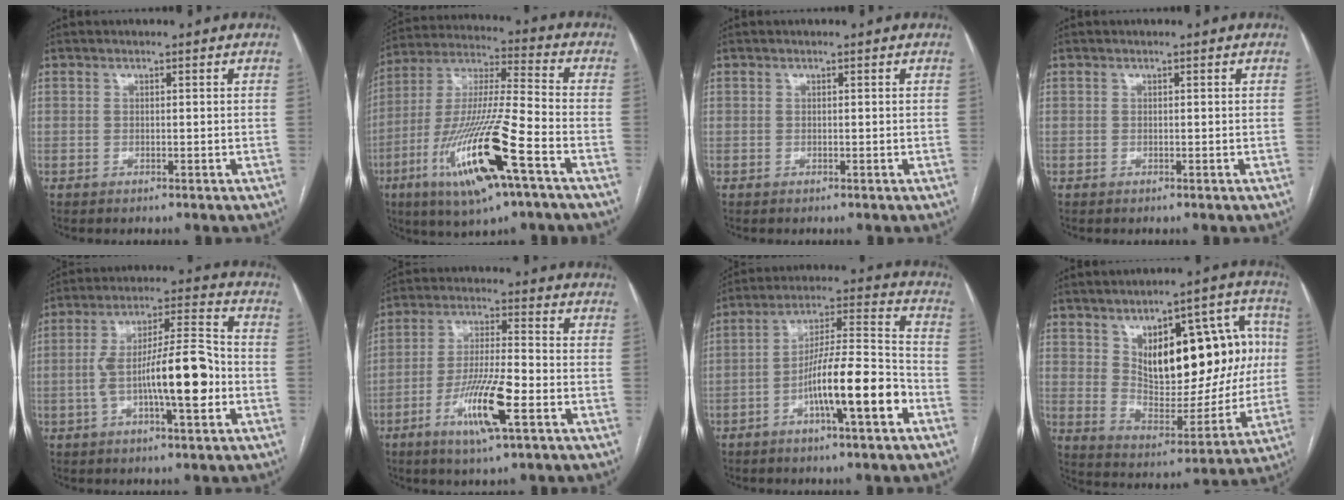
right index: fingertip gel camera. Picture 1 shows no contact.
{"total": 19.5, "force": [-8.6, 1.9, 17.4], "torque": [-0.363, -0.028, -0.156]}
{"total": 0.0}
{"total": 0.0}
{"total": 14.0, "force": [-3.1, 2.3, 13.5], "torque": [-0.233, 0.017, -0.050]}
{"total": 11.0, "force": [-4.6, 1.1, 9.9], "torque": [-0.189, -0.012, -0.083]}
{"total": 13.7, "force": [-5.6, 1.2, 12.5], "torque": [-0.212, 0.009, -0.093]}
{"total": 19.5, "force": [4.3, 8.7, 16.8], "torque": [-0.230, 0.034, 0.076]}